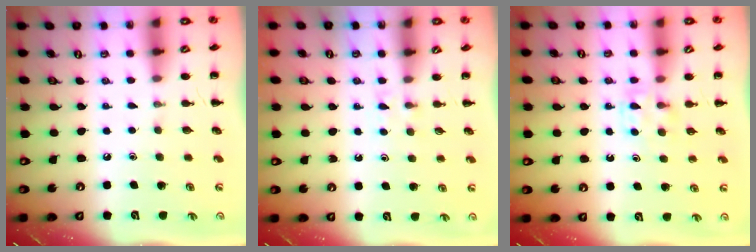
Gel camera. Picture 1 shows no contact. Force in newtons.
{"total": 2.8, "press": 2.5, "slide": 1.1}
{"total": 4.2, "press": 4.0, "slide": 1.3}